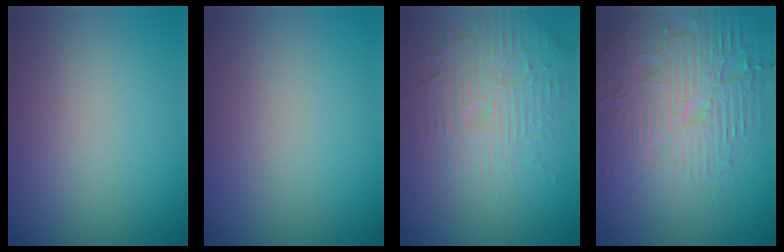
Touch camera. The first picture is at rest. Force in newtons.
{"total": 0.0}
{"total": 5.9, "press": 3.7, "slide": 4.6}
{"total": 8.7, "press": 6.2, "slide": 6.1}